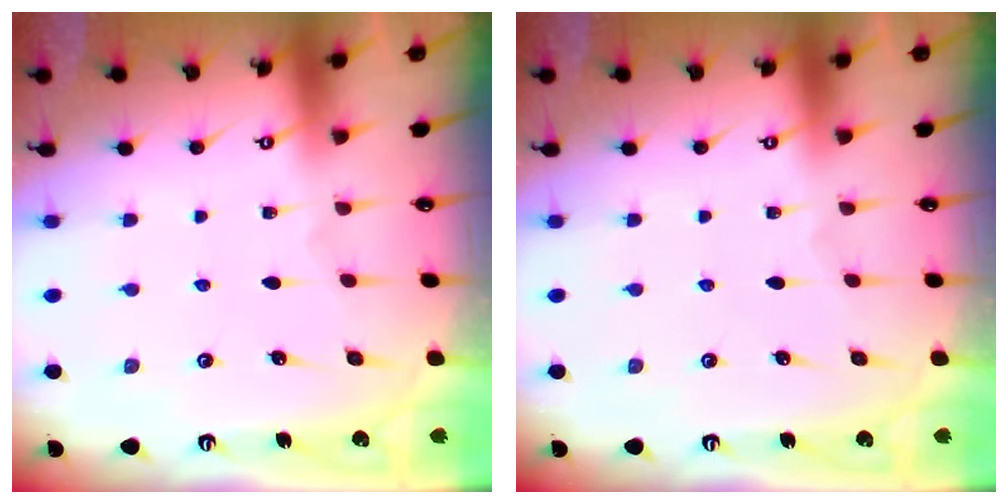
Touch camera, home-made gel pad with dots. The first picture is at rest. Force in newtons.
{"total": 0.0}